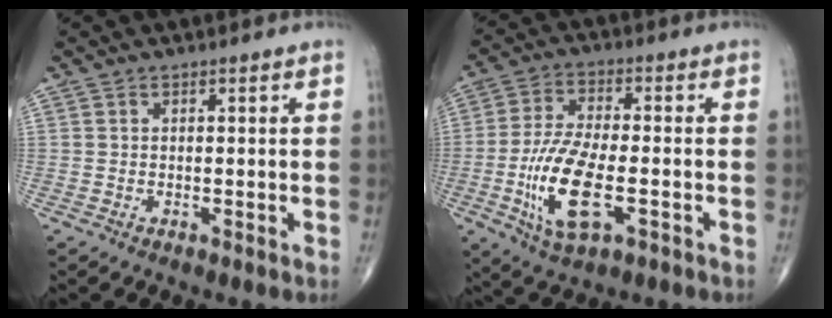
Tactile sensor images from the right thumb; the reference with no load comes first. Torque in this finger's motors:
{"motor_torque": [2.19, 2.40, 1.56, -0.01, 0.50]}